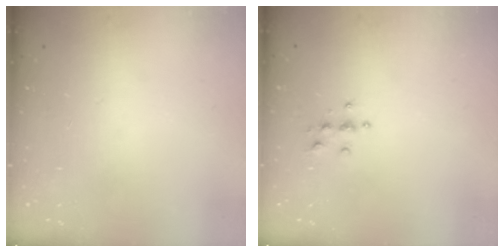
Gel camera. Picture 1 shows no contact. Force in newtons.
{"total": 3.9, "press": 3.9, "slide": 0.4}